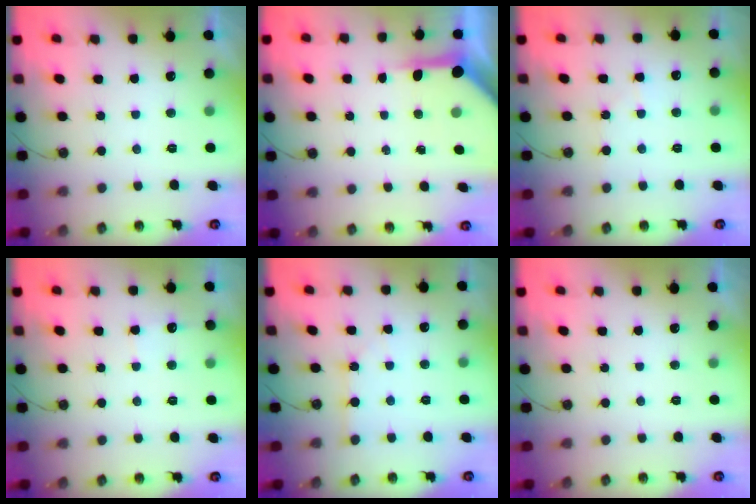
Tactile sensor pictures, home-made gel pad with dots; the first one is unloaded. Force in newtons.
{"total": 6.3, "press": 6.2, "slide": 0.6}
{"total": 4.6, "press": 4.6, "slide": 0.6}
{"total": 4.5, "press": 4.5, "slide": 0.5}
{"total": 1.5, "press": 1.5, "slide": 0.3}
{"total": 0.0}